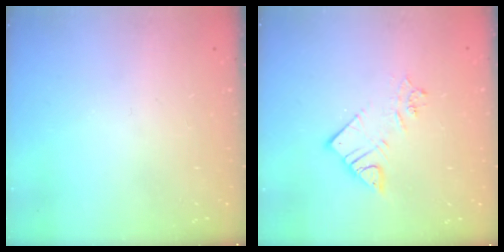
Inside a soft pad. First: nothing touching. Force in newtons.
{"total": 7.4, "press": 7.4, "slide": 0.4}